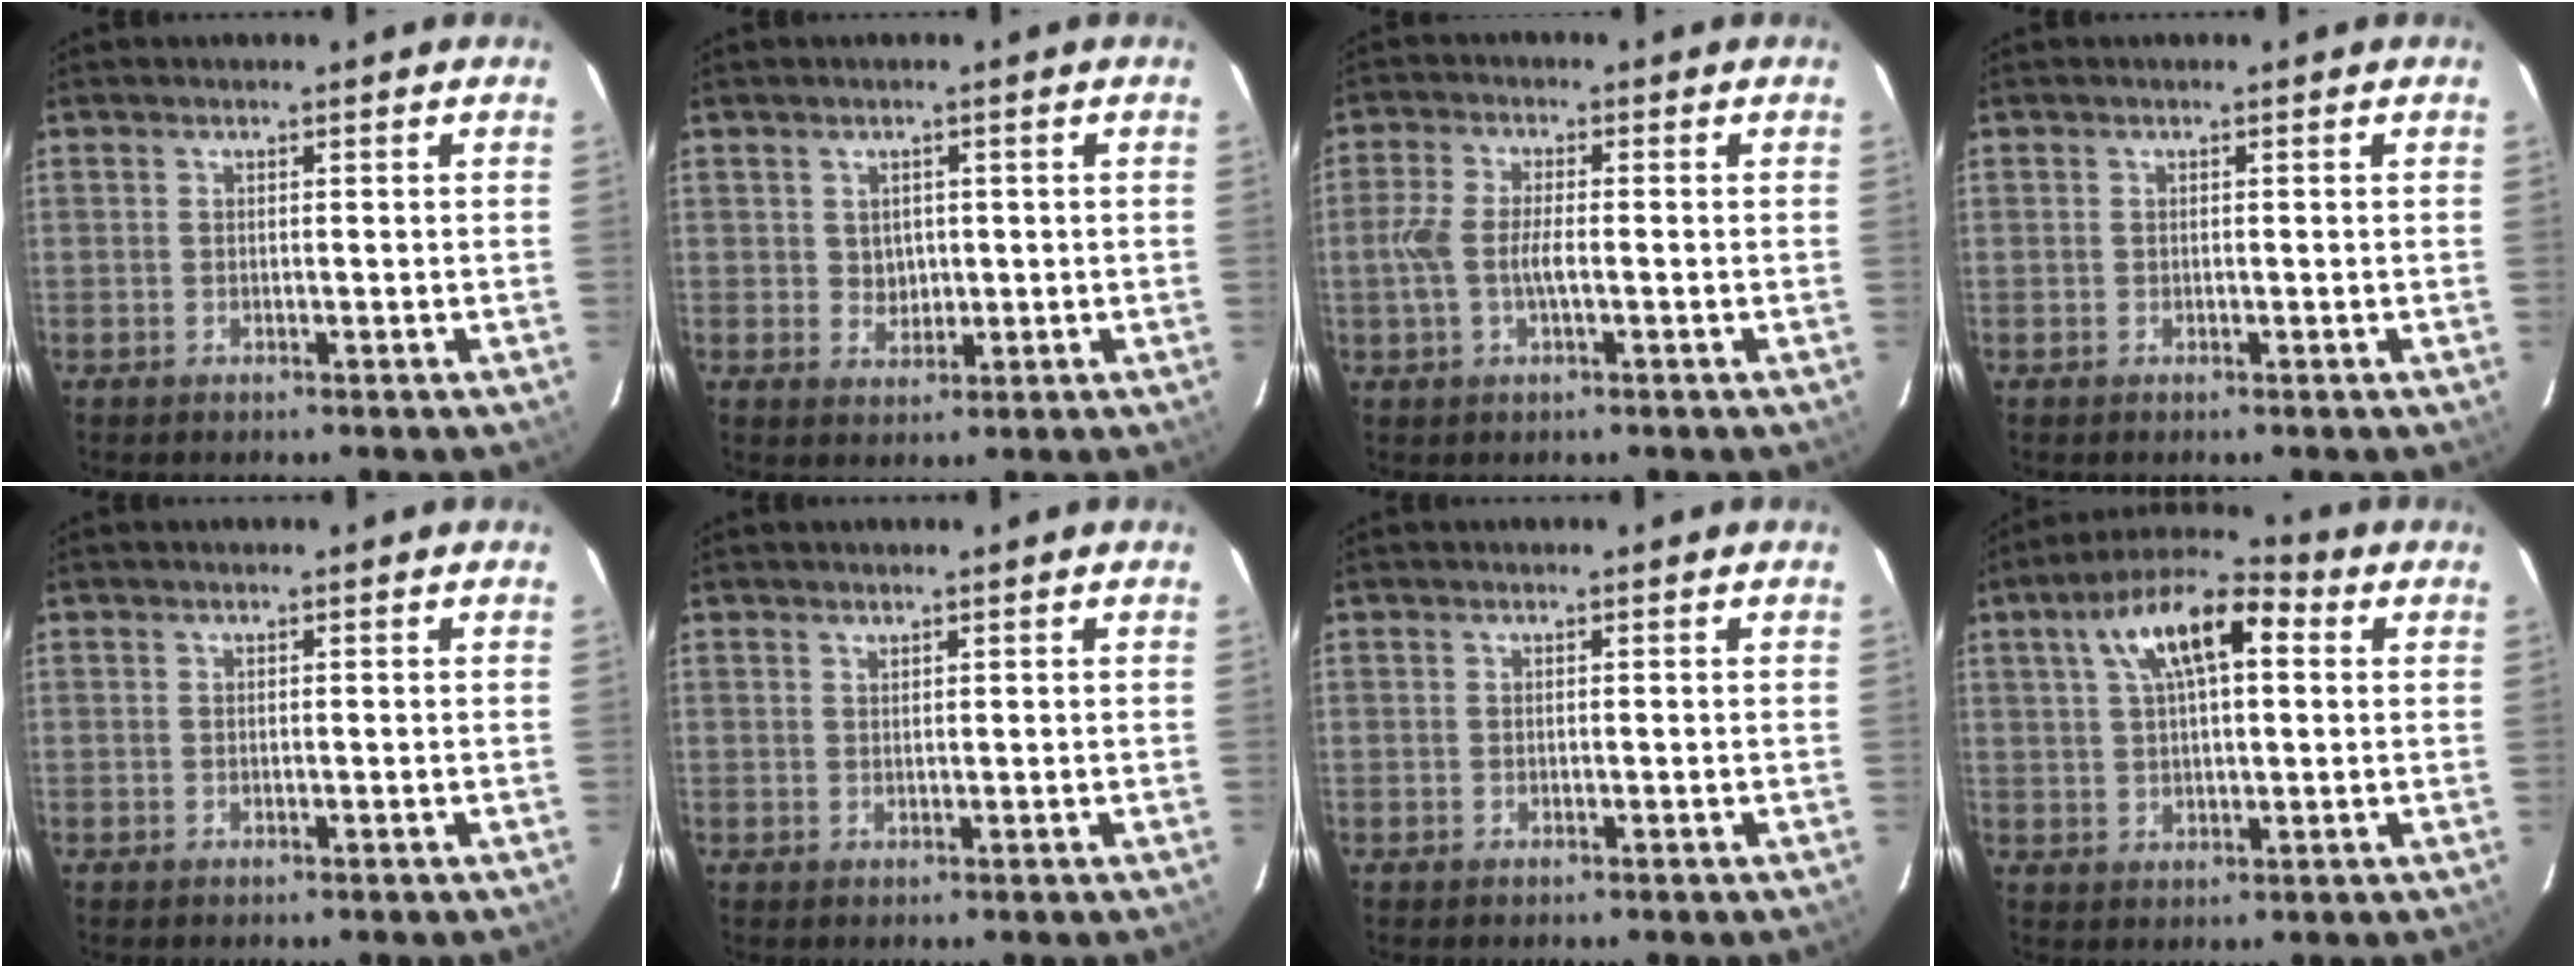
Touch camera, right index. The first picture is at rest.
{"total": 2.8, "force": [0.5, 2.7, 0.9], "torque": [-0.011, 0.003, 0.014]}
{"total": 5.8, "force": [-1.0, 2.1, 5.3], "torque": [-0.115, 0.002, -0.022]}
{"total": 0.0}
{"total": 0.0}
{"total": 0.6, "force": [0.6, 0.1, 0.0], "torque": [0.000, 0.000, 0.012]}
{"total": 0.0}
{"total": 13.2, "force": [4.6, 5.3, 11.1], "torque": [-0.198, 0.035, 0.071]}